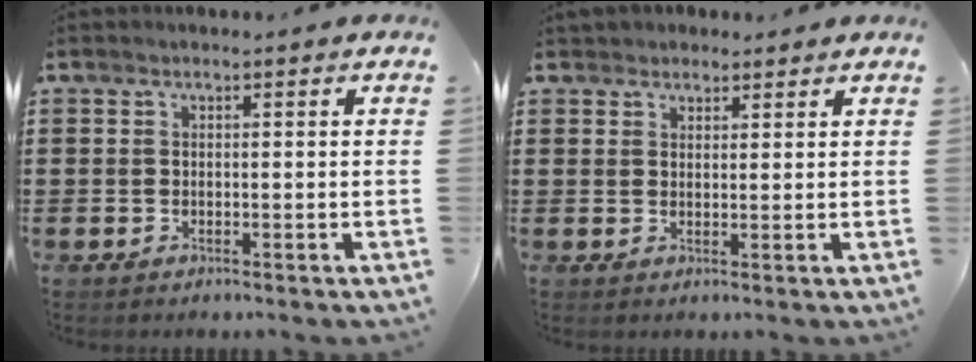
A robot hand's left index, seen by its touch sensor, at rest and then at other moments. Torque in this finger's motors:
{"motor_torque": [1.38, -0.76, 0.26, 0.06]}